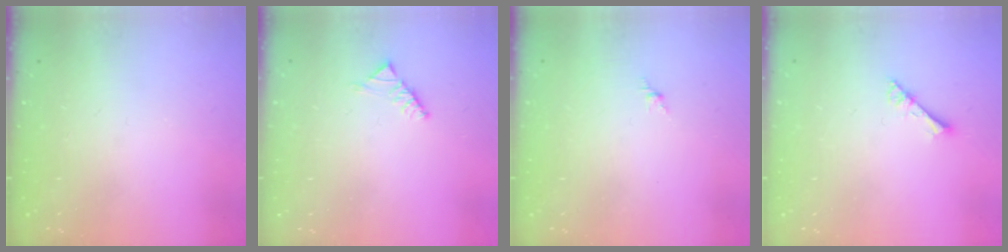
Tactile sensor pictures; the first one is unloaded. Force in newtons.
{"total": 2.6, "press": 2.5, "slide": 0.8}
{"total": 0.0}
{"total": 2.9, "press": 2.9, "slide": 0.3}